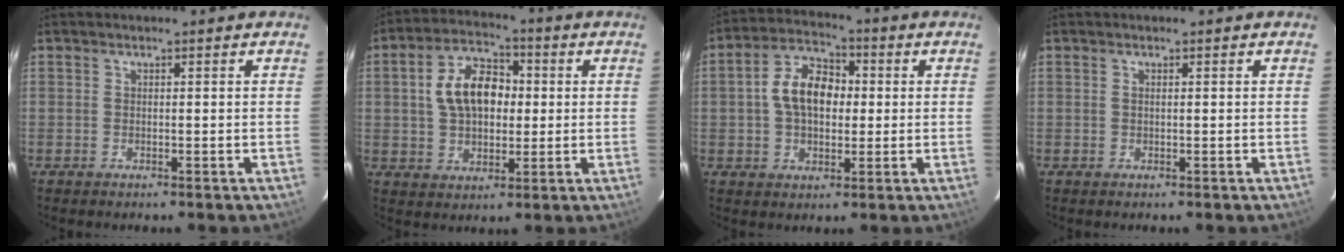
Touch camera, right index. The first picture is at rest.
{"total": 11.1, "force": [1.4, 7.2, 8.4], "torque": [-0.159, 0.027, 0.025]}
{"total": 10.0, "force": [0.7, 6.5, 7.5], "torque": [-0.142, 0.028, 0.010]}
{"total": 0.0}